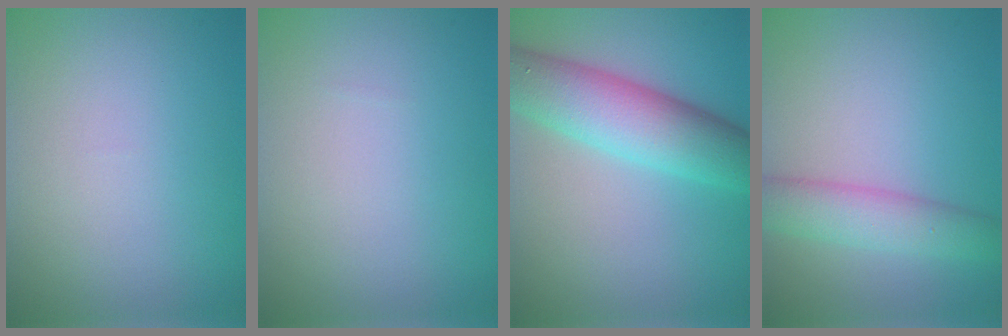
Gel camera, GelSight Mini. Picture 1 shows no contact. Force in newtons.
{"total": 0.0}
{"total": 7.7, "press": 7.7, "slide": 0.2}
{"total": 4.2, "press": 4.1, "slide": 0.1}